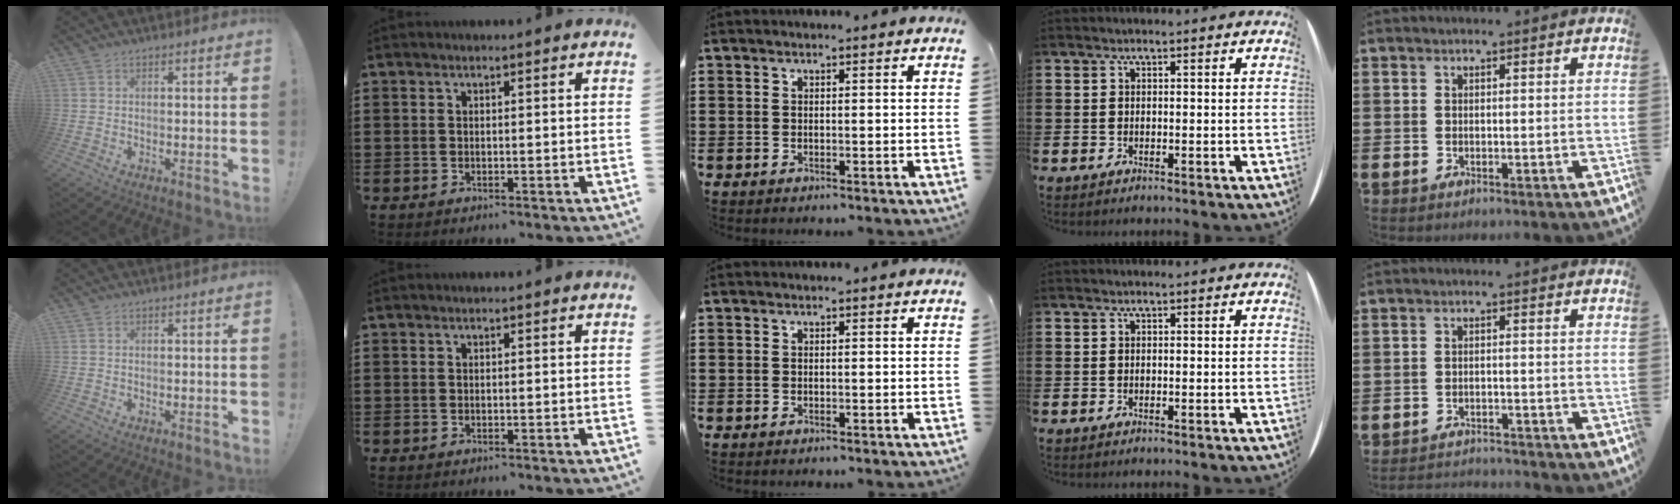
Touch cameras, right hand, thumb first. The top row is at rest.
{"little": {"total": 2.1, "force": [-2.1, 0.0, -0.2], "torque": [-0.003, 0.002, -0.046]}}